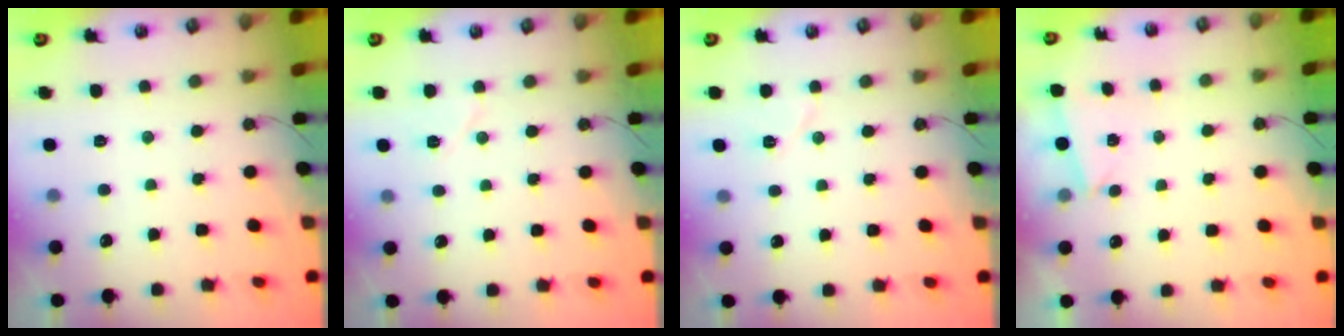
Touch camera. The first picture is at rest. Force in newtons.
{"total": 6.0, "press": 5.7, "slide": 1.9}
{"total": 6.3, "press": 6.3, "slide": 0.7}
{"total": 1.0, "press": 0.9, "slide": 0.4}